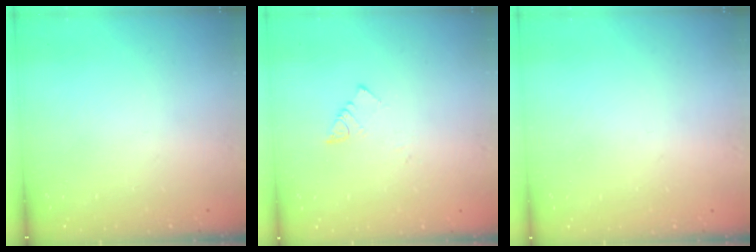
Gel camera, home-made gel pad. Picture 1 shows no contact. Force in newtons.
{"total": 3.9, "press": 3.8, "slide": 0.5}
{"total": 0.8, "press": 0.8, "slide": 0.1}